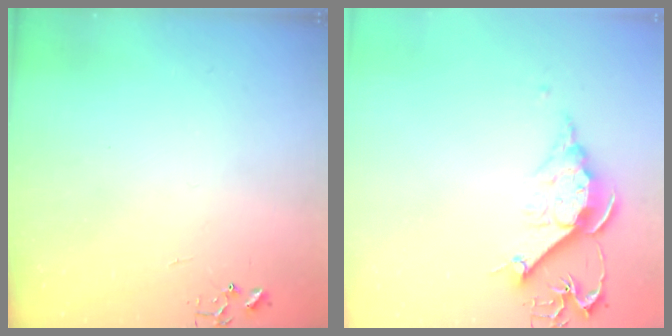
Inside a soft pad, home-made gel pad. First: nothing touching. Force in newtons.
{"total": 12.3, "press": 12.2, "slide": 1.3}